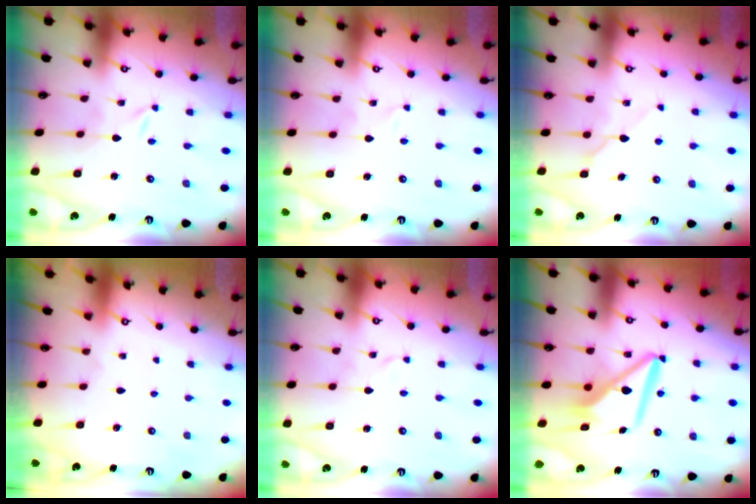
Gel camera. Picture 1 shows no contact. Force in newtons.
{"total": 2.2, "press": 2.2, "slide": 0.3}
{"total": 6.3, "press": 6.3, "slide": 0.4}
{"total": 0.0}
{"total": 1.6, "press": 1.5, "slide": 0.2}
{"total": 10.7, "press": 10.6, "slide": 1.4}